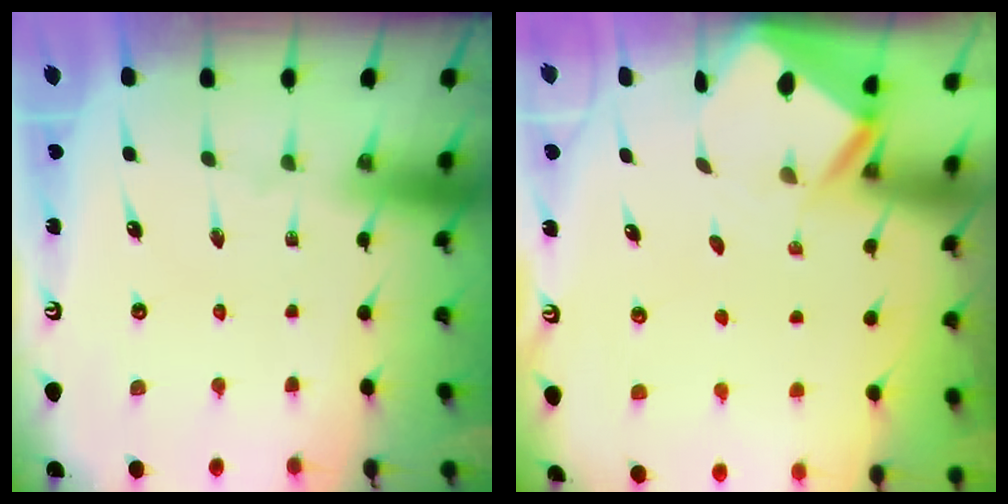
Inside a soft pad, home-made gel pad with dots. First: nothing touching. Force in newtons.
{"total": 2.6, "press": 2.6, "slide": 0.1}